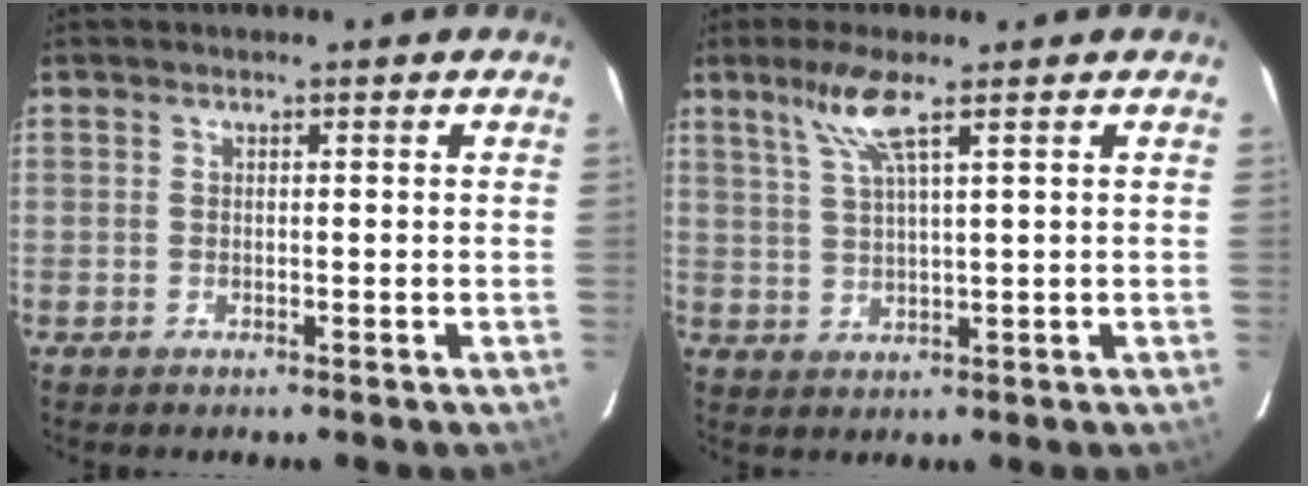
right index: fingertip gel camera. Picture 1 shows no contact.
{"total": 5.5, "force": [3.3, -0.6, 4.4], "torque": [-0.089, 0.000, 0.068]}